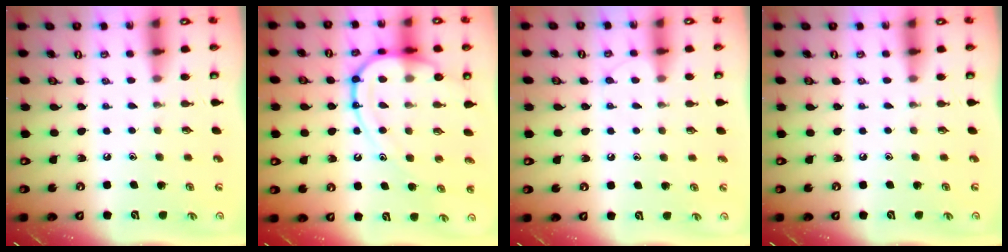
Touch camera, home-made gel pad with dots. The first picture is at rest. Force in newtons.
{"total": 13.5, "press": 13.5, "slide": 0.8}
{"total": 6.6, "press": 6.5, "slide": 0.8}
{"total": 0.0}